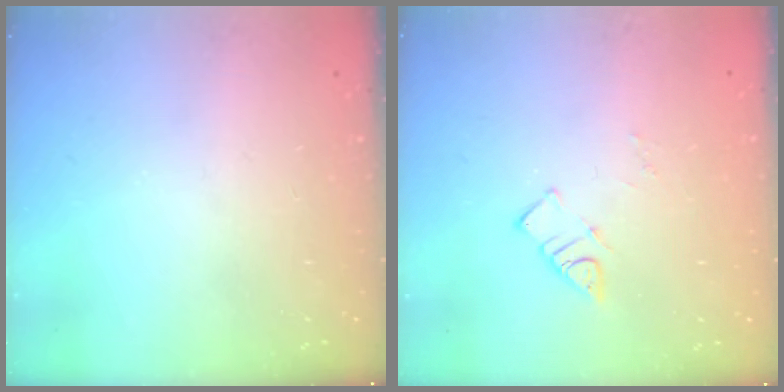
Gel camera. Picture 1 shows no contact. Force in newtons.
{"total": 3.7, "press": 3.6, "slide": 0.2}